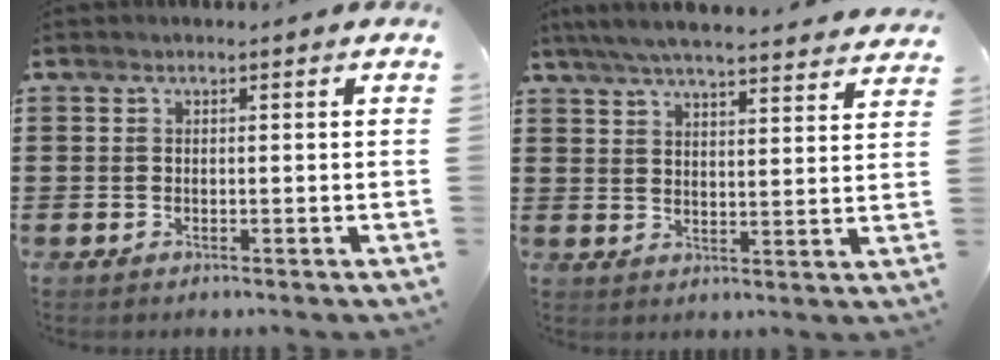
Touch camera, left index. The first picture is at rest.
{"total": 5.9, "force": [5.5, -0.1, 2.1], "torque": [-0.060, -0.027, 0.097]}